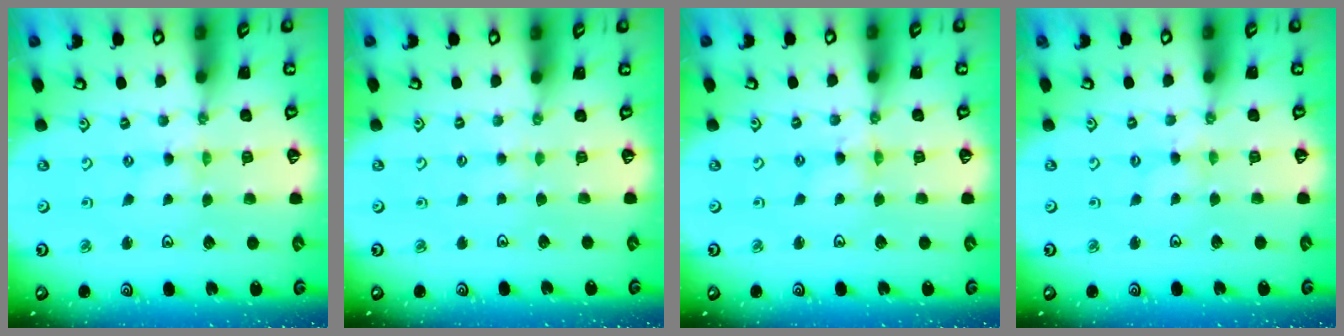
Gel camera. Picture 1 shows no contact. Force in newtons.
{"total": 2.4, "press": 2.4, "slide": 0.3}
{"total": 2.3, "press": 2.3, "slide": 0.3}
{"total": 1.7, "press": 1.6, "slide": 0.3}